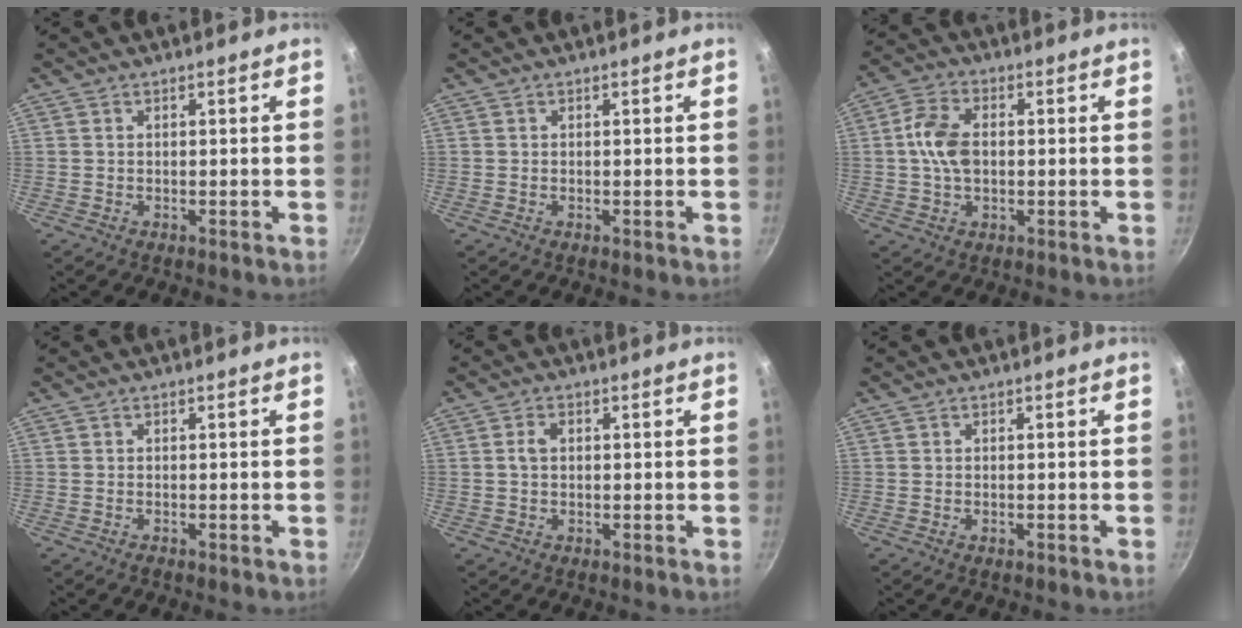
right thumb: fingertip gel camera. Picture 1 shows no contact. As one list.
[{"total": 0.0}, {"total": 8.2, "force": [0.2, 5.3, 6.2], "torque": [-0.112, 0.017, -0.003]}, {"total": 0.6, "force": [-0.4, 0.2, 0.4], "torque": [-0.006, 0.002, -0.008]}, {"total": 2.4, "force": [0.3, 1.6, 1.7], "torque": [-0.029, 0.007, 0.003]}, {"total": 0.6, "force": [-0.2, 0.4, 0.3], "torque": [-0.007, 0.002, -0.002]}]